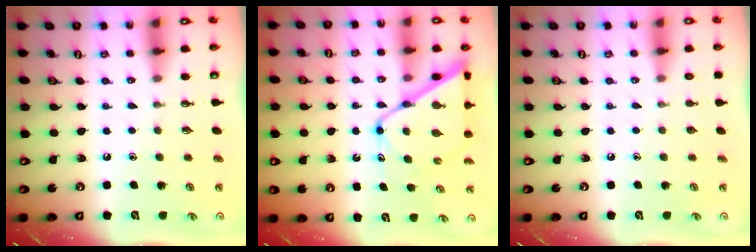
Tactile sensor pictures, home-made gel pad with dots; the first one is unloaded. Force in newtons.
{"total": 12.8, "press": 12.8, "slide": 0.9}
{"total": 0.0}